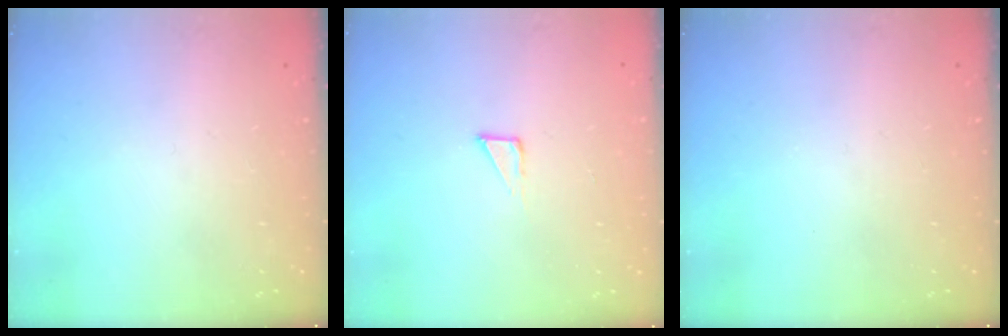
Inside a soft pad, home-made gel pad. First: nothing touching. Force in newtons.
{"total": 2.3, "press": 2.3, "slide": 0.1}
{"total": 0.0}